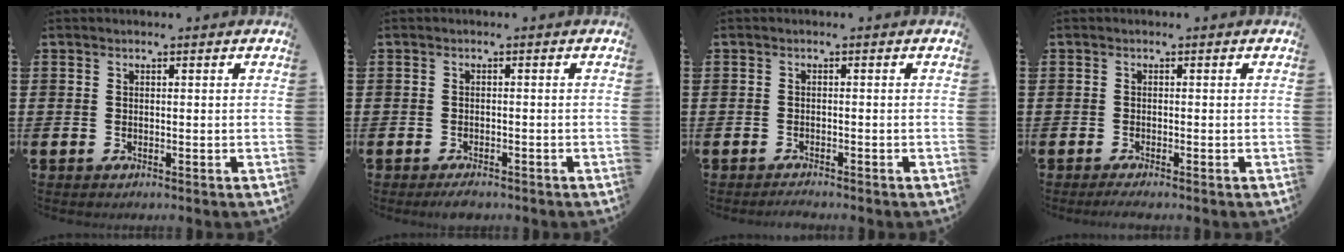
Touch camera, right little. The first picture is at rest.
{"total": 1.1, "force": [-1.0, 0.3, 0.5], "torque": [-0.012, 0.000, -0.020]}
{"total": 0.9, "force": [-0.9, 0.0, 0.1], "torque": [0.004, -0.006, -0.019]}
{"total": 0.8, "force": [-0.5, 0.0, 0.6], "torque": [-0.010, -0.003, -0.010]}